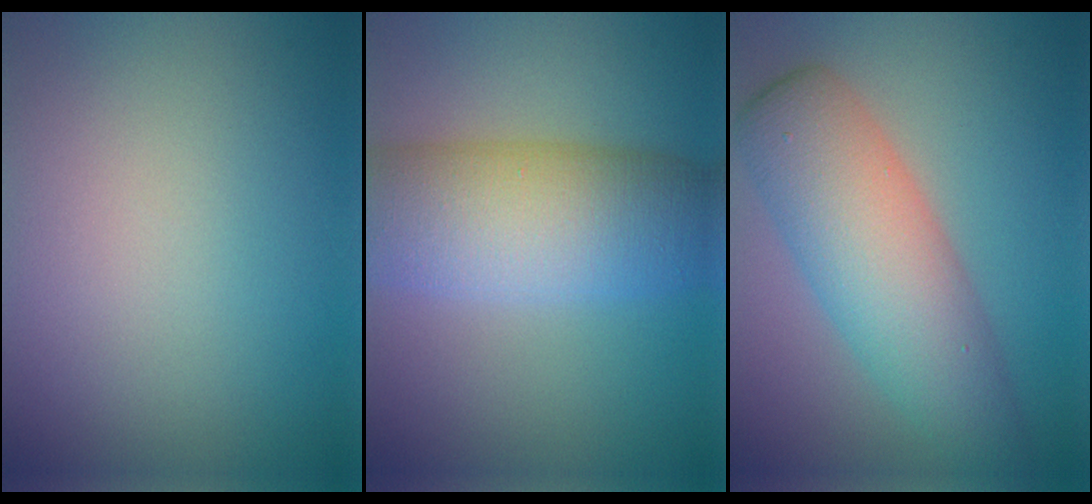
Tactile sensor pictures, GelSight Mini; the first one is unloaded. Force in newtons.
{"total": 9.3, "press": 9.3, "slide": 0.2}
{"total": 7.5, "press": 7.5, "slide": 0.4}